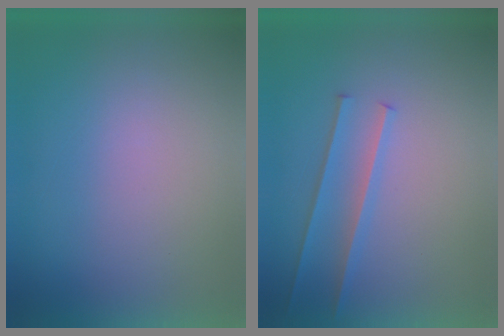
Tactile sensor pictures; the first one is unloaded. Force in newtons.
{"total": 2.0}